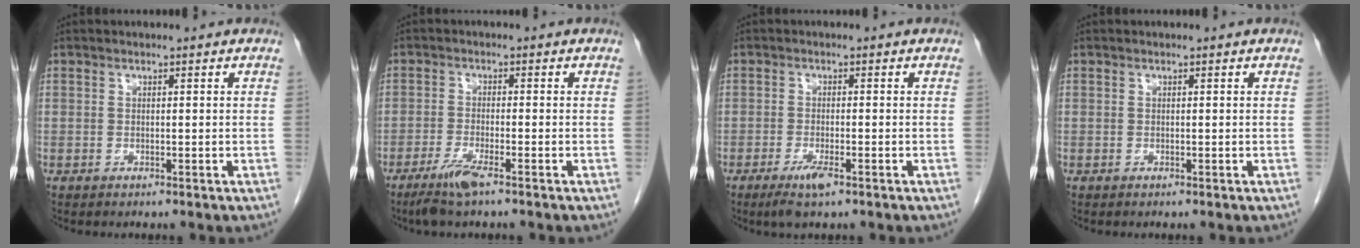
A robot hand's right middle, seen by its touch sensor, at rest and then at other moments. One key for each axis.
{"total": 4.2, "fx": -2.9, "fy": 0.1, "fz": 3.1, "tx": -0.069, "ty": -0.011, "tz": -0.059}
{"total": 3.5, "fx": -2.1, "fy": 0.5, "fz": 2.7, "tx": -0.057, "ty": -0.007, "tz": -0.037}
{"total": 0.0}